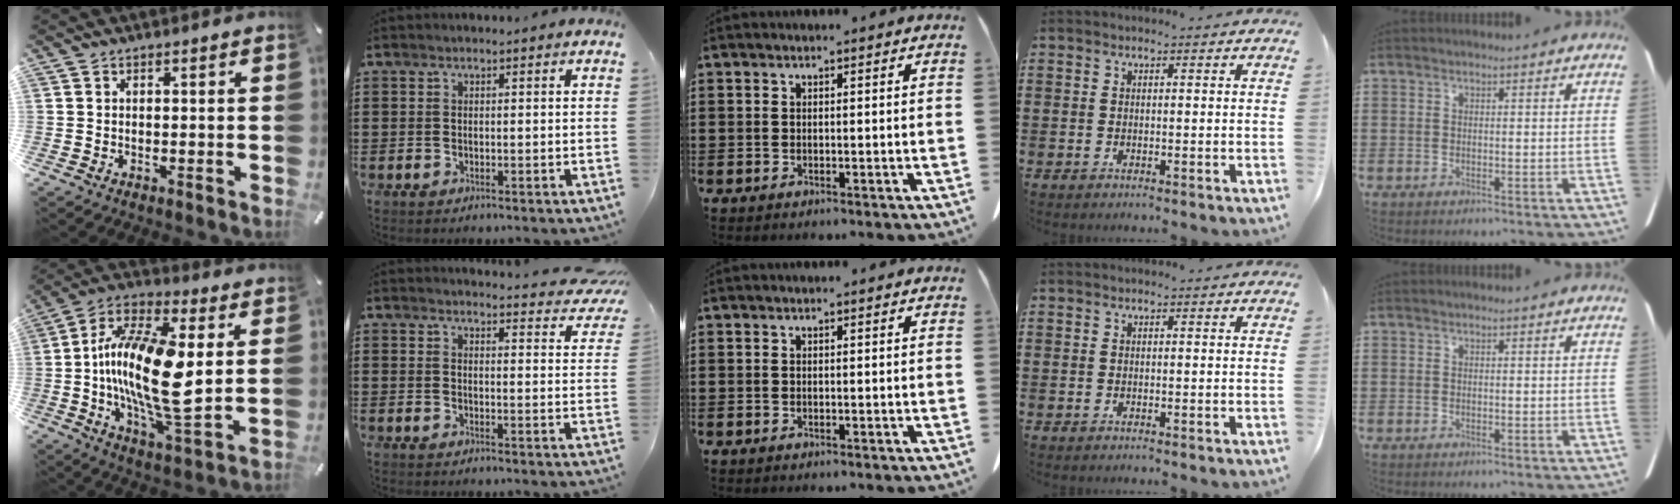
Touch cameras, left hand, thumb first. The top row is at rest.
{"thumb": {"total": 20.4, "force": [1.0, 7.3, 19.0], "torque": [-0.400, -0.021, 0.009]}, "index": {"total": 3.6, "force": [3.5, 0.2, 0.8], "torque": [-0.016, -0.024, 0.059]}}